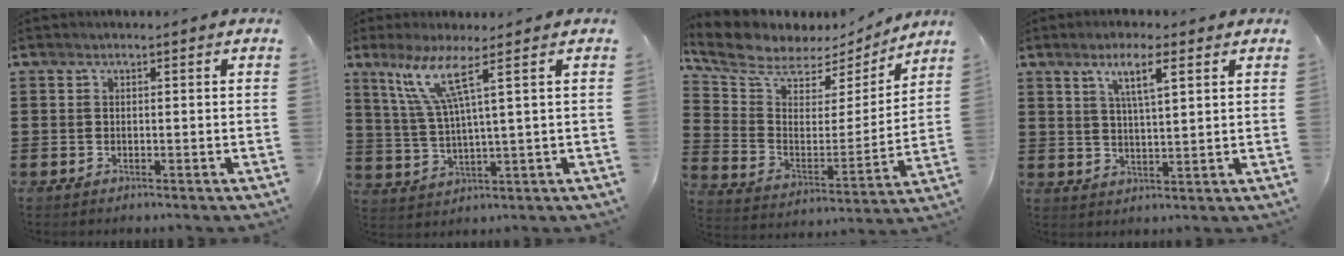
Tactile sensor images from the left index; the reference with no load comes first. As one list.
[{"total": 8.3, "force": [4.2, 0.0, 7.2], "torque": [-0.159, -0.008, 0.069]}, {"total": 7.3, "force": [5.9, 3.4, 2.6], "torque": [-0.089, -0.039, 0.101]}, {"total": 6.1, "force": [3.3, 1.3, 4.9], "torque": [-0.092, 0.000, 0.051]}]